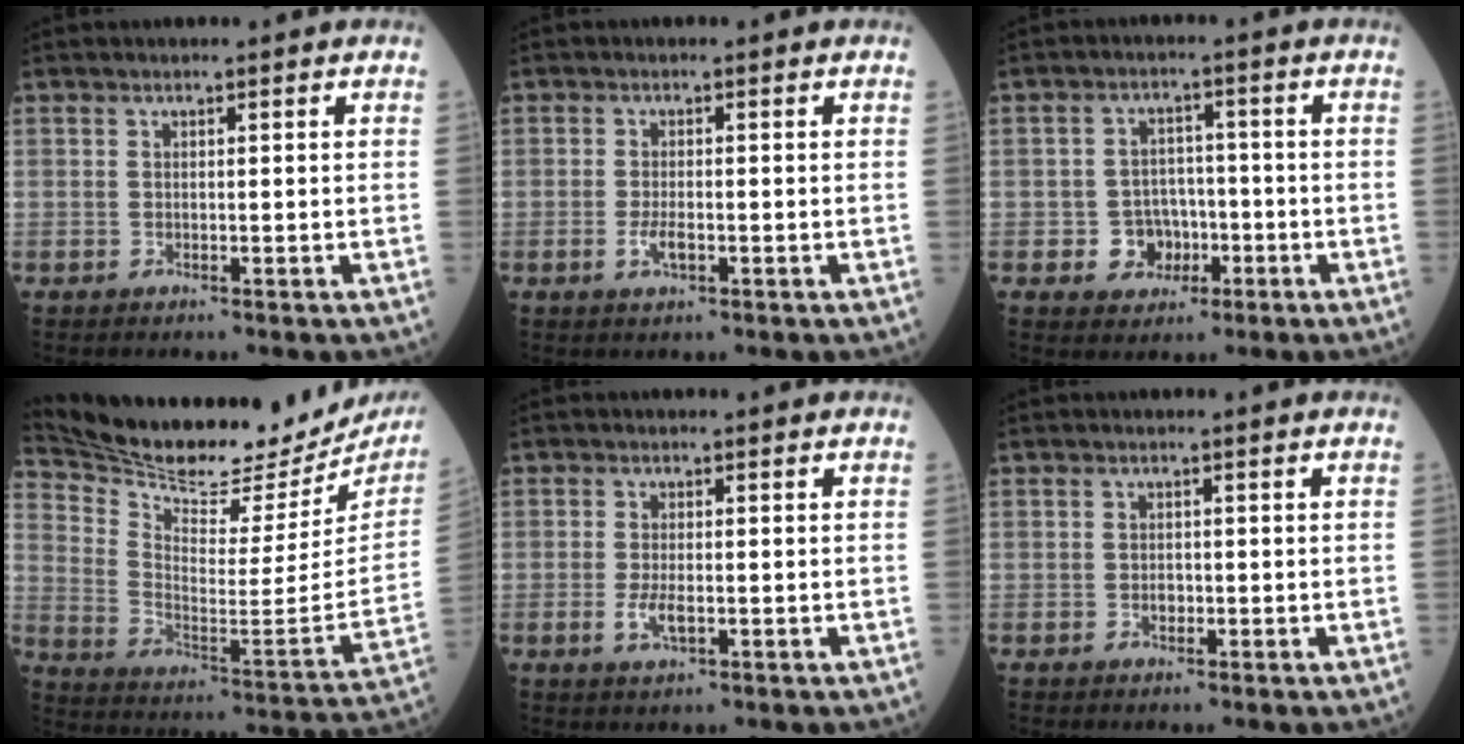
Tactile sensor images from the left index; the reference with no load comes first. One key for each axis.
{"total": 2.3, "fx": -0.9, "fy": 0.8, "fz": 1.9, "tx": -0.044, "ty": -0.004, "tz": -0.015}
{"total": 5.3, "fx": -1.7, "fy": 4.7, "fz": 1.7, "tx": -0.027, "ty": 0.008, "tz": -0.022}
{"total": 25.2, "fx": 23.1, "fy": 5.1, "fz": 8.8, "tx": -0.162, "ty": -0.078, "tz": 0.325}
{"total": 2.9, "fx": -0.8, "fy": 1.1, "fz": 2.5, "tx": -0.059, "ty": -0.006, "tz": -0.012}
{"total": 1.1, "fx": -0.4, "fy": 0.7, "fz": 0.6, "tx": -0.012, "ty": -0.001, "tz": -0.007}